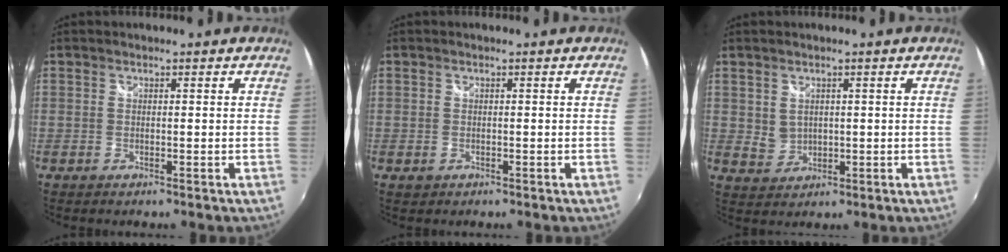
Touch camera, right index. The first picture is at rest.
{"total": 1.0, "force": [-0.4, 0.9, 0.3], "torque": [-0.005, -0.005, -0.007]}
{"total": 4.2, "force": [1.2, 3.7, 1.8], "torque": [-0.032, 0.002, 0.035]}